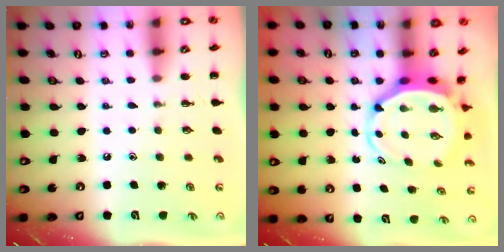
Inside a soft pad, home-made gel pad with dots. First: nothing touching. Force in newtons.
{"total": 5.8, "press": 5.7, "slide": 1.3}